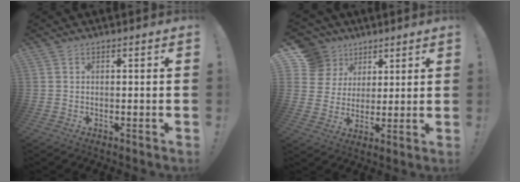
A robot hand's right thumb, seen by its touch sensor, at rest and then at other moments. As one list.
[{"total": 12.0, "force": [5.8, 10.1, 2.9], "torque": [-0.042, -0.030, 0.119]}]